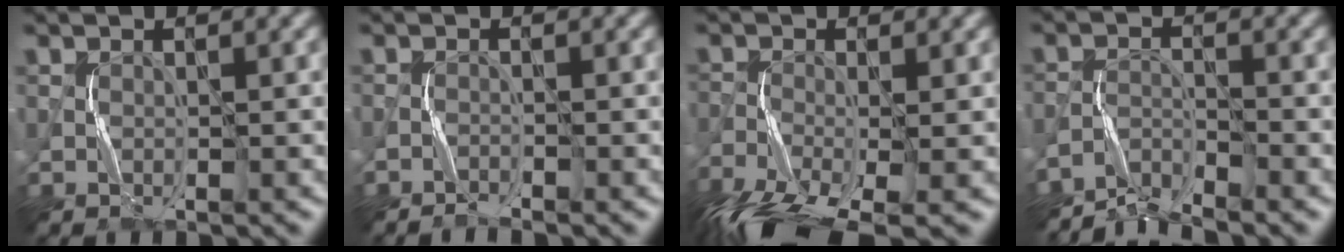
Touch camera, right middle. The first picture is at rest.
{"total": 1.1, "force": [-1.0, -0.4, -0.1], "torque": [0.001, 0.007, -0.024]}
{"total": 8.7, "force": [-6.1, 3.0, 5.4], "torque": [-0.122, -0.028, -0.120]}
{"total": 3.0, "force": [-3.0, -0.3, 0.0], "torque": [0.000, 0.007, -0.067]}